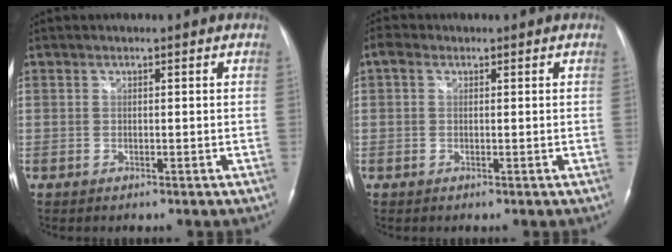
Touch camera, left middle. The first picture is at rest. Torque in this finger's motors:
{"motor_torque": [0.80, -0.78, 0.23, 0.03]}